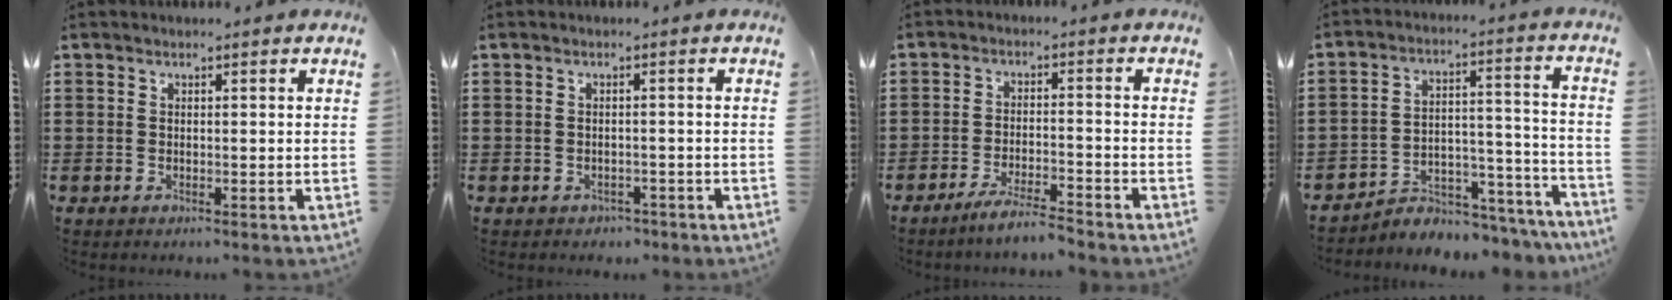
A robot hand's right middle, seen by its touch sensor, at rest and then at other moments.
{"total": 1.0, "force": [-0.9, 0.4, -0.1], "torque": [-0.003, -0.002, -0.020]}
{"total": 4.2, "force": [-3.9, -0.2, 1.7], "torque": [-0.036, -0.006, -0.075]}
{"total": 4.3, "force": [-4.1, 1.4, 0.4], "torque": [-0.013, 0.007, -0.083]}